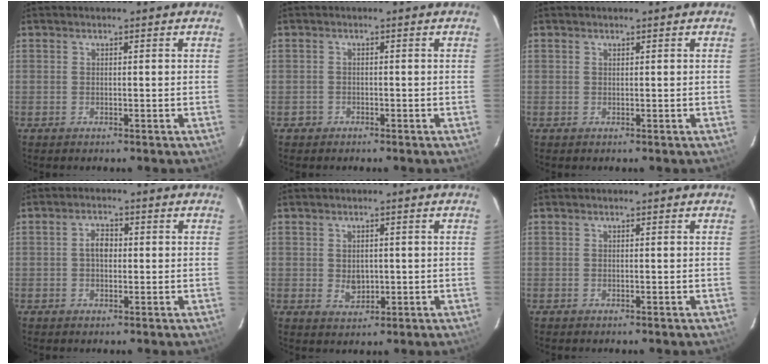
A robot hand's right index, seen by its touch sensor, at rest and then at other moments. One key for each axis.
{"total": 1.4, "fx": -0.9, "fy": 1.1, "fz": -0.1, "tx": -0.004, "ty": 0.005, "tz": -0.013}
{"total": 0.0}
{"total": 2.9, "fx": 0.0, "fy": 2.0, "fz": 2.1, "tx": -0.037, "ty": 0.010, "tz": 0.000}
{"total": 3.9, "fx": -0.4, "fy": 3.1, "fz": 2.4, "tx": -0.040, "ty": -0.001, "tz": 0.000}
{"total": 0.0}